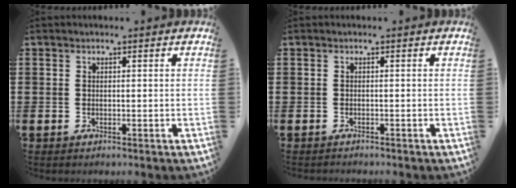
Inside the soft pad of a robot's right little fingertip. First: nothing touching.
{"total": 0.9, "force": [-0.9, 0.0, -0.1], "torque": [-0.002, 0.000, -0.019]}